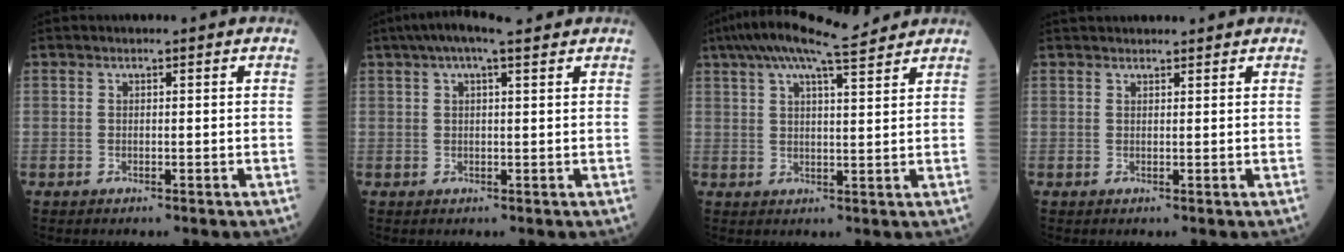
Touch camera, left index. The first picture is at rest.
{"total": 6.9, "force": [5.1, 1.0, 4.6], "torque": [-0.080, 0.044, 0.082]}
{"total": 11.6, "force": [9.6, 1.0, 6.4], "torque": [-0.115, 0.031, 0.144]}
{"total": 4.9, "force": [4.6, 0.9, 1.4], "torque": [-0.012, 0.035, 0.062]}